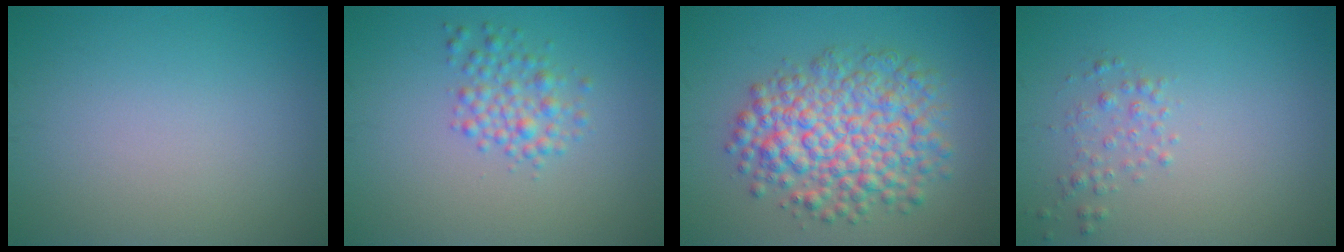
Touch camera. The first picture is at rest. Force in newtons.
{"total": 2.6, "press": 2.6, "slide": 0.1}
{"total": 7.9, "press": 7.9, "slide": 0.2}
{"total": 1.4, "press": 1.4, "slide": 0.0}